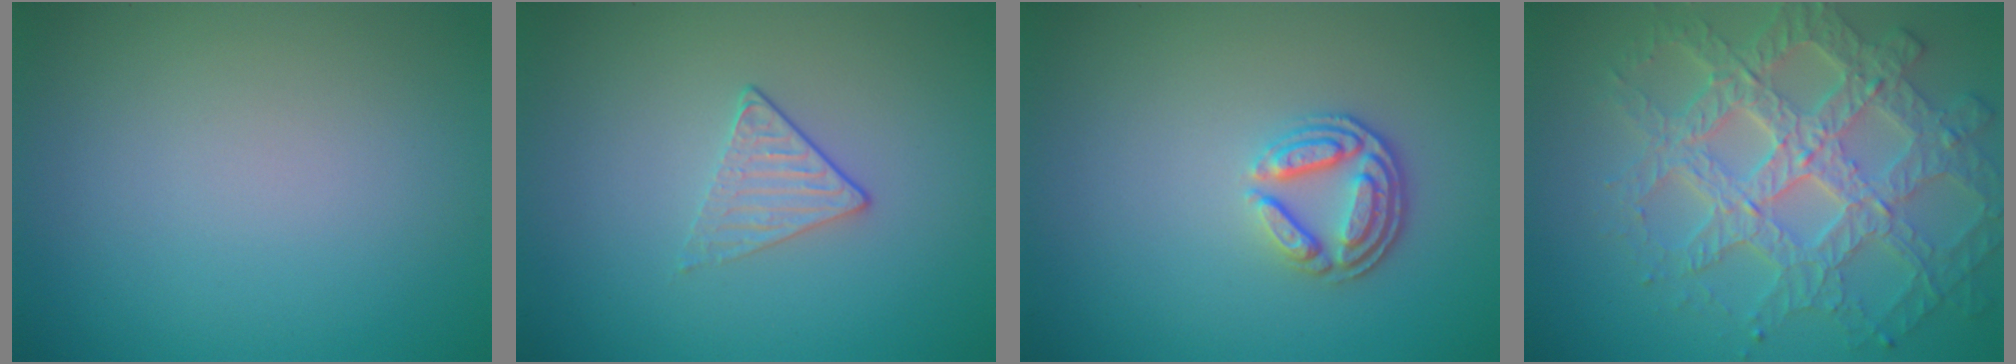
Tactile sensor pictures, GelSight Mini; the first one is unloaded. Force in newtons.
{"total": 1.4, "press": 1.1, "slide": 0.9}
{"total": 3.4, "press": 2.7, "slide": 2.0}
{"total": 6.9, "press": 6.0, "slide": 3.4}